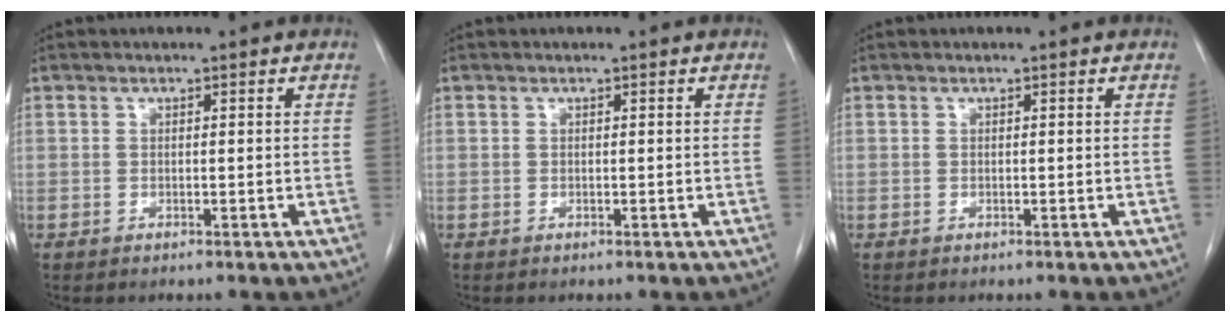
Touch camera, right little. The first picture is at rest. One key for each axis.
{"total": 0.0}
{"total": 0.0}